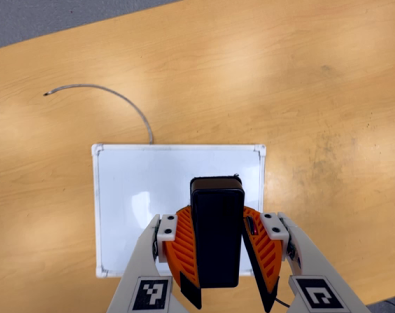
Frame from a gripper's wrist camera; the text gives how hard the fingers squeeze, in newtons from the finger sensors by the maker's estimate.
{"total": 8.0, "left": 7.9, "right": 8.0}